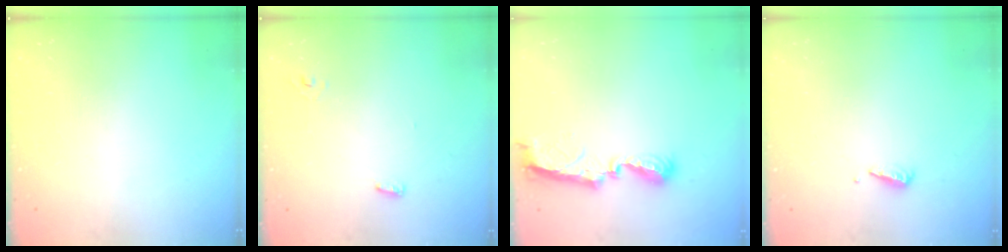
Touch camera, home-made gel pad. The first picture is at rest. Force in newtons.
{"total": 4.4, "press": 3.9, "slide": 2.1}
{"total": 8.8, "press": 8.7, "slide": 0.4}
{"total": 2.9, "press": 2.9, "slide": 0.4}